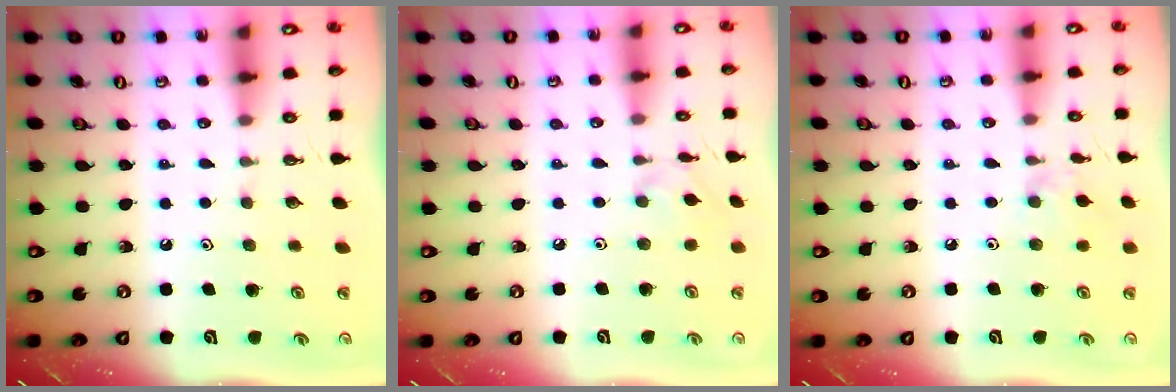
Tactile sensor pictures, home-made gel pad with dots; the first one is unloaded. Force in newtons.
{"total": 4.5, "press": 4.5, "slide": 0.8}
{"total": 4.0, "press": 4.0, "slide": 0.5}